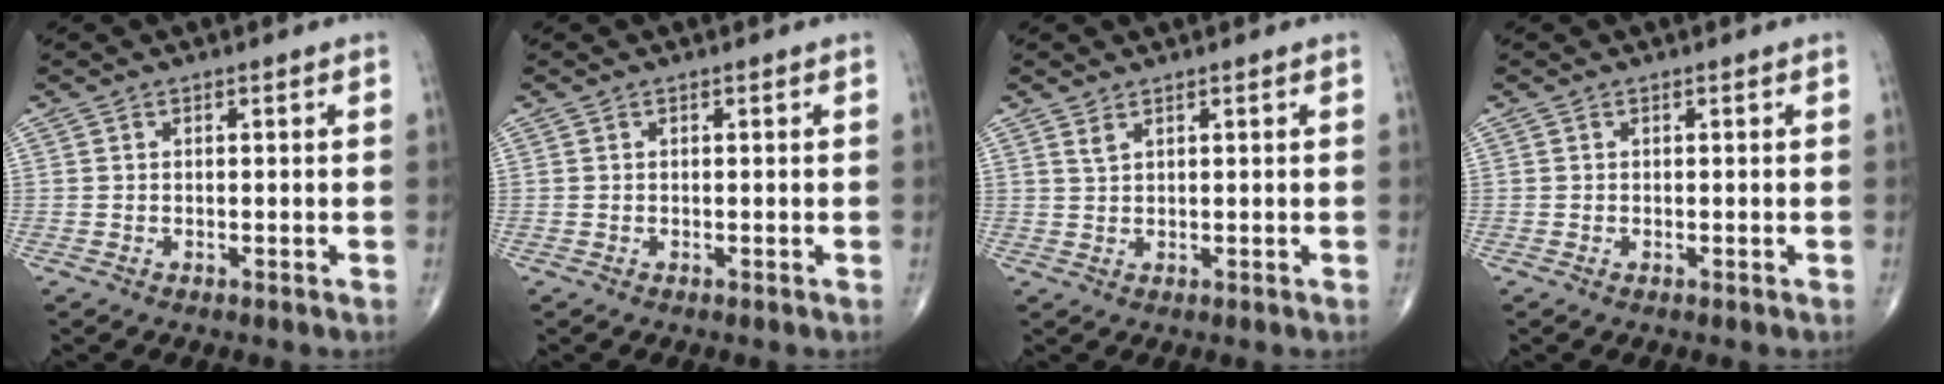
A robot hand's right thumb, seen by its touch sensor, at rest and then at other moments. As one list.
[{"total": 0.0}, {"total": 1.4, "force": [1.0, 0.4, 0.8], "torque": [-0.016, -0.002, 0.024]}, {"total": 0.0}]